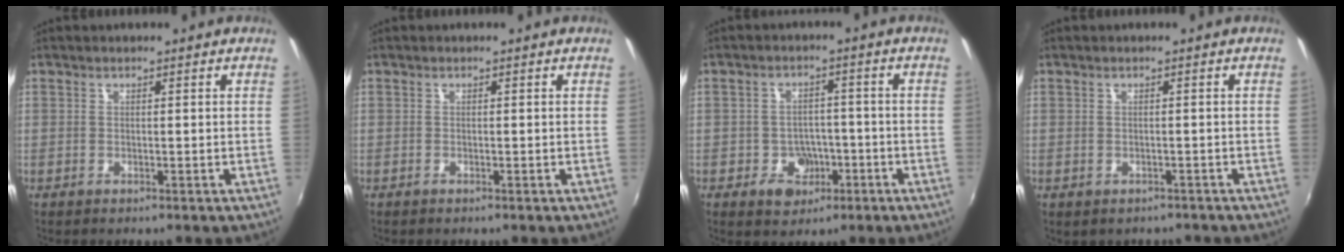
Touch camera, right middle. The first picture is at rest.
{"total": 0.0}
{"total": 5.9, "force": [-2.8, 4.8, 2.0], "torque": [-0.048, 0.013, -0.029]}
{"total": 2.4, "force": [-1.6, 1.6, 0.8], "torque": [-0.019, -0.010, -0.017]}